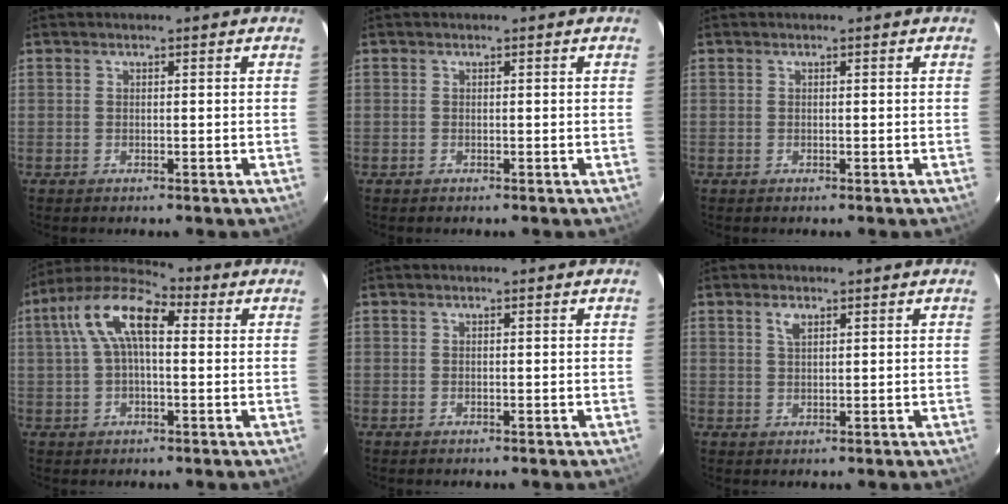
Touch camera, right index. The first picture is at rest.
{"total": 0.0}
{"total": 0.0}
{"total": 11.7, "force": [2.4, 5.4, 10.1], "torque": [-0.195, 0.035, 0.032]}
{"total": 0.0}
{"total": 2.0, "force": [1.2, 1.0, 1.4], "torque": [-0.026, 0.004, 0.021]}